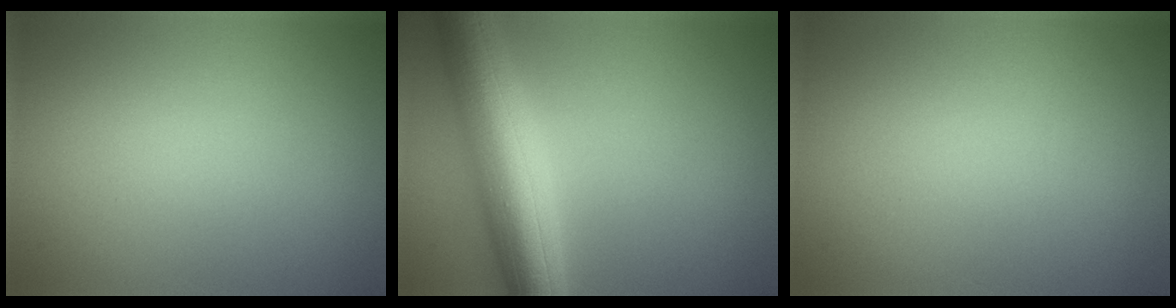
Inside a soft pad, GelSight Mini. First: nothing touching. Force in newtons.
{"total": 9.1, "press": 9.0, "slide": 0.5}
{"total": 0.0}